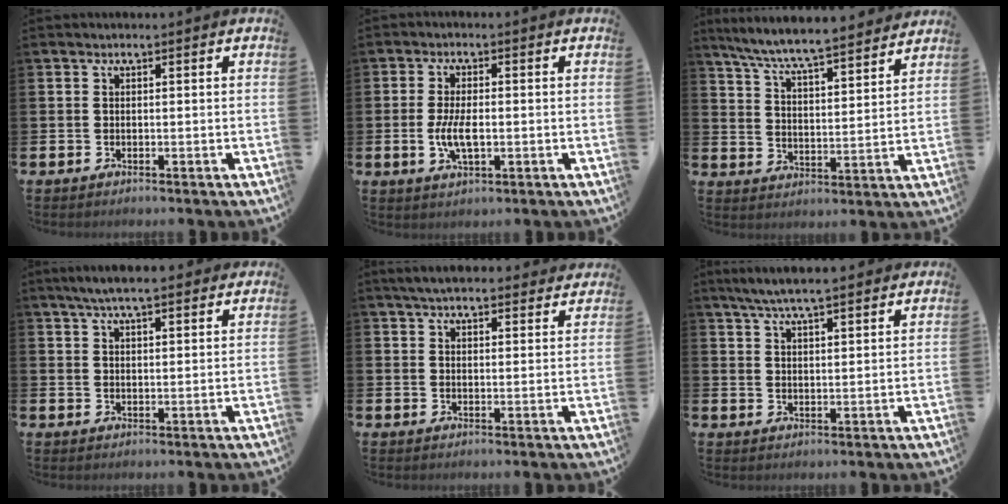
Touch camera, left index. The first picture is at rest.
{"total": 4.9, "force": [-0.6, 2.2, 4.3], "torque": [-0.079, 0.000, -0.012]}
{"total": 7.4, "force": [7.1, 0.2, 2.2], "torque": [-0.071, -0.055, 0.122]}
{"total": 5.3, "force": [4.8, 0.8, 2.1], "torque": [-0.047, -0.013, 0.085]}
{"total": 5.0, "force": [4.8, 0.9, 1.3], "torque": [-0.031, -0.019, 0.086]}
{"total": 6.0, "force": [5.6, 0.5, 2.0], "torque": [-0.049, -0.022, 0.101]}